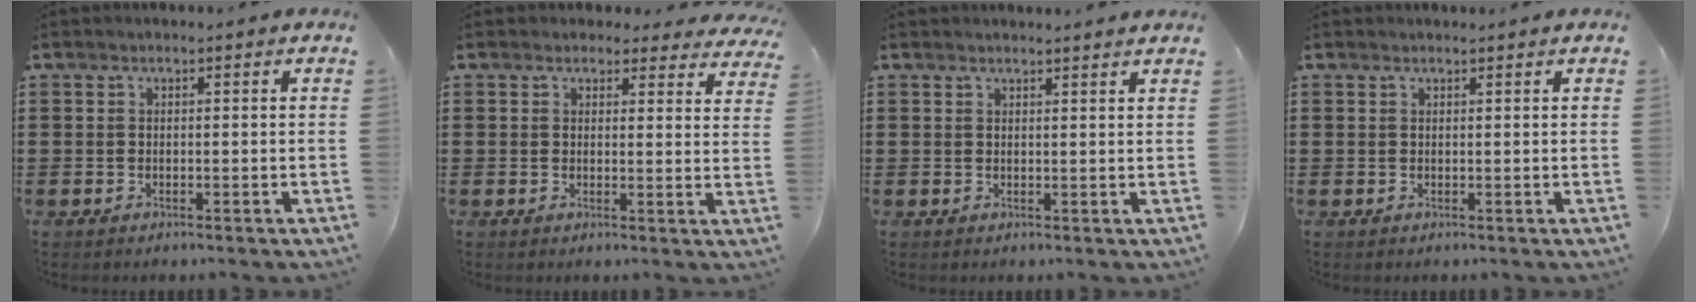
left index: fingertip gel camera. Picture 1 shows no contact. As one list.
[{"total": 2.7, "force": [2.5, 0.9, 0.4], "torque": [-0.008, -0.007, 0.045]}, {"total": 1.5, "force": [1.4, -0.2, 0.2], "torque": [-0.005, -0.001, 0.028]}, {"total": 0.6, "force": [0.6, 0.0, 0.1], "torque": [-0.004, -0.001, 0.012]}]